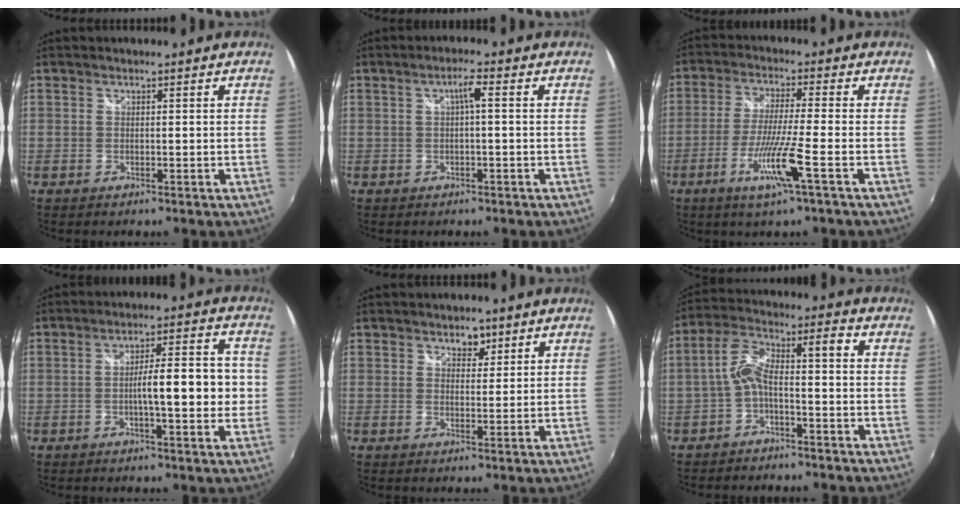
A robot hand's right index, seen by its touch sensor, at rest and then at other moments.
{"total": 2.4, "force": [0.1, 0.0, 2.4], "torque": [-0.044, 0.009, 0.003]}
{"total": 9.7, "force": [-4.1, -0.8, 8.7], "torque": [-0.180, -0.014, -0.080]}
{"total": 10.5, "force": [-1.2, 2.2, 10.2], "torque": [-0.164, 0.007, -0.019]}
{"total": 2.6, "force": [1.7, 1.8, 0.9], "torque": [-0.006, 0.006, 0.027]}
{"total": 7.7, "force": [-2.9, 2.2, 6.8], "torque": [-0.151, 0.020, -0.051]}